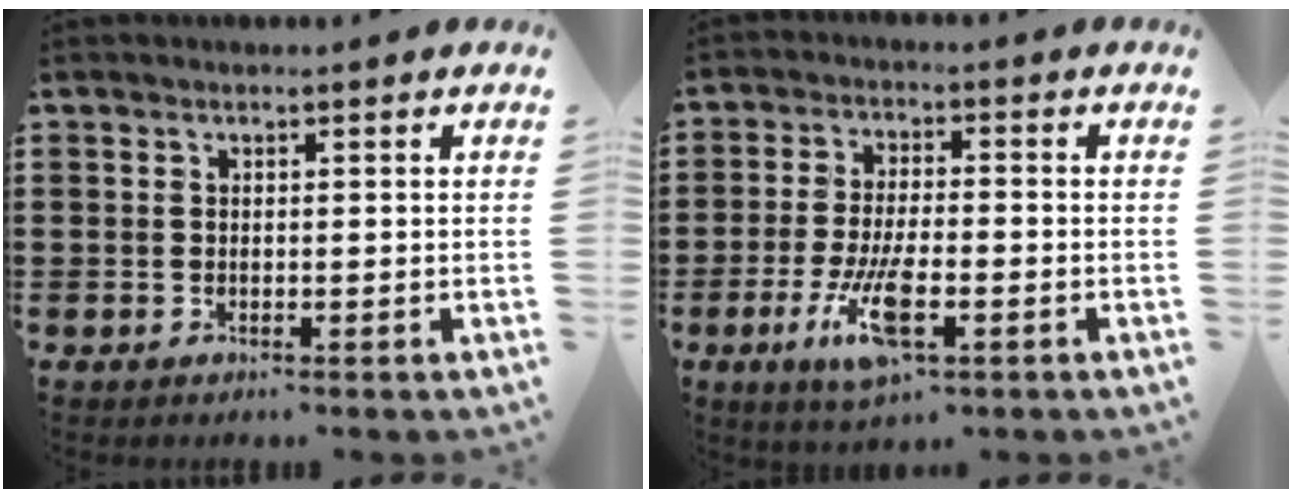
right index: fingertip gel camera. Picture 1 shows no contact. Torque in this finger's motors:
{"motor_torque": [0.93, 1.20, 0.72, 0.20]}